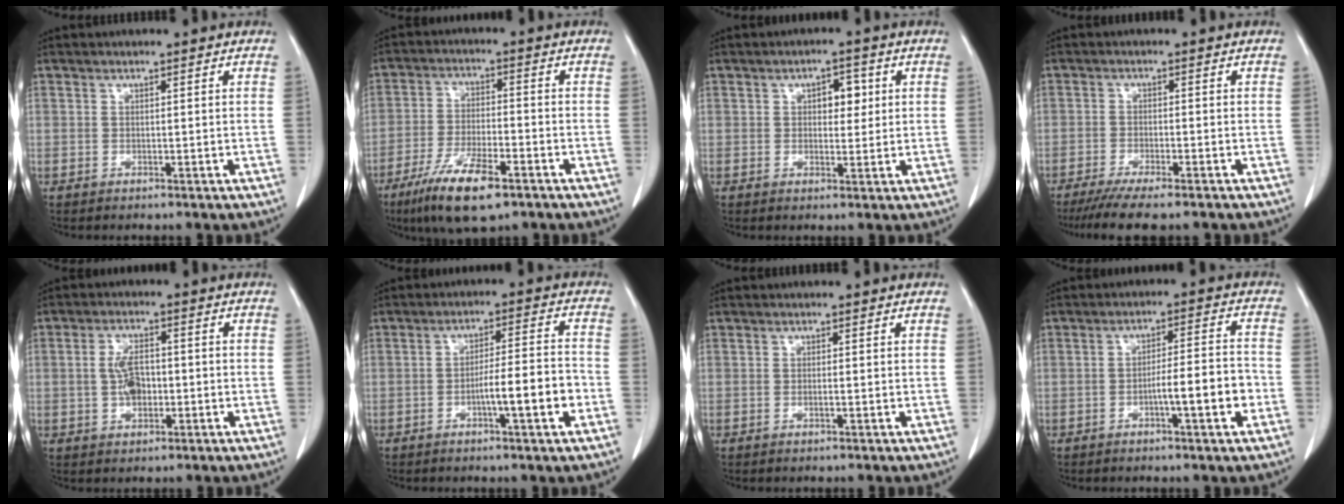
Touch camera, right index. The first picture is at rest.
{"total": 10.9, "force": [-6.8, 2.4, 8.2], "torque": [-0.157, -0.020, -0.116]}
{"total": 3.7, "force": [1.0, 2.1, 2.9], "torque": [-0.039, 0.008, 0.014]}
{"total": 9.6, "force": [-7.9, 1.0, 5.4], "torque": [-0.073, -0.019, -0.120]}
{"total": 4.8, "force": [-0.6, 2.6, 4.0], "torque": [-0.078, 0.007, -0.011]}
{"total": 7.8, "force": [-2.7, 0.3, 7.3], "torque": [-0.113, 0.010, -0.043]}
{"total": 0.7, "force": [-0.2, 0.0, 0.6], "torque": [-0.015, -0.001, -0.002]}
{"total": 7.2, "force": [-2.5, 0.5, 6.7], "torque": [-0.103, 0.012, -0.038]}